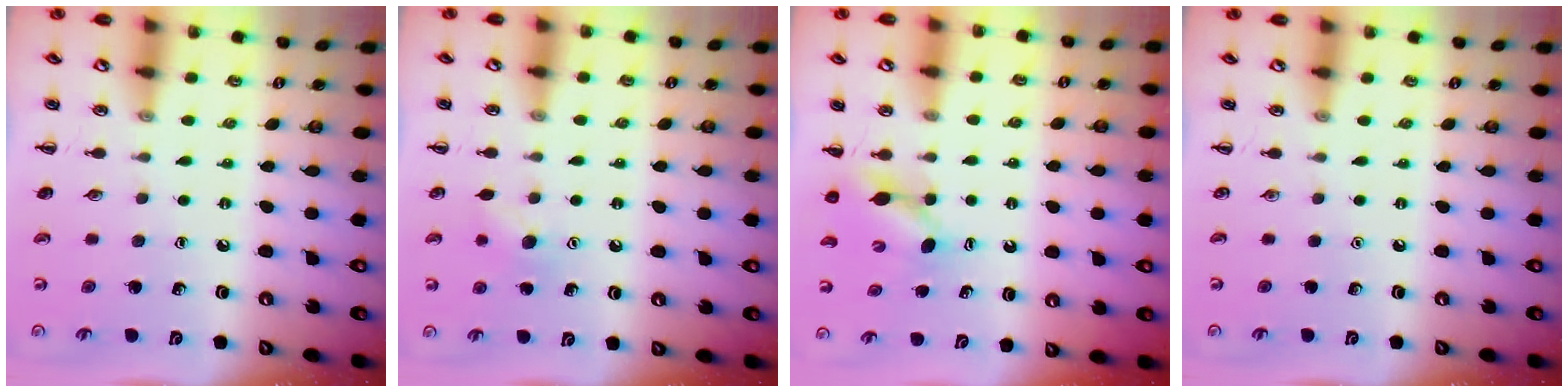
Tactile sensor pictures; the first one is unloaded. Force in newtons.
{"total": 5.9, "press": 5.7, "slide": 1.3}
{"total": 4.5, "press": 4.4, "slide": 0.6}
{"total": 0.0}